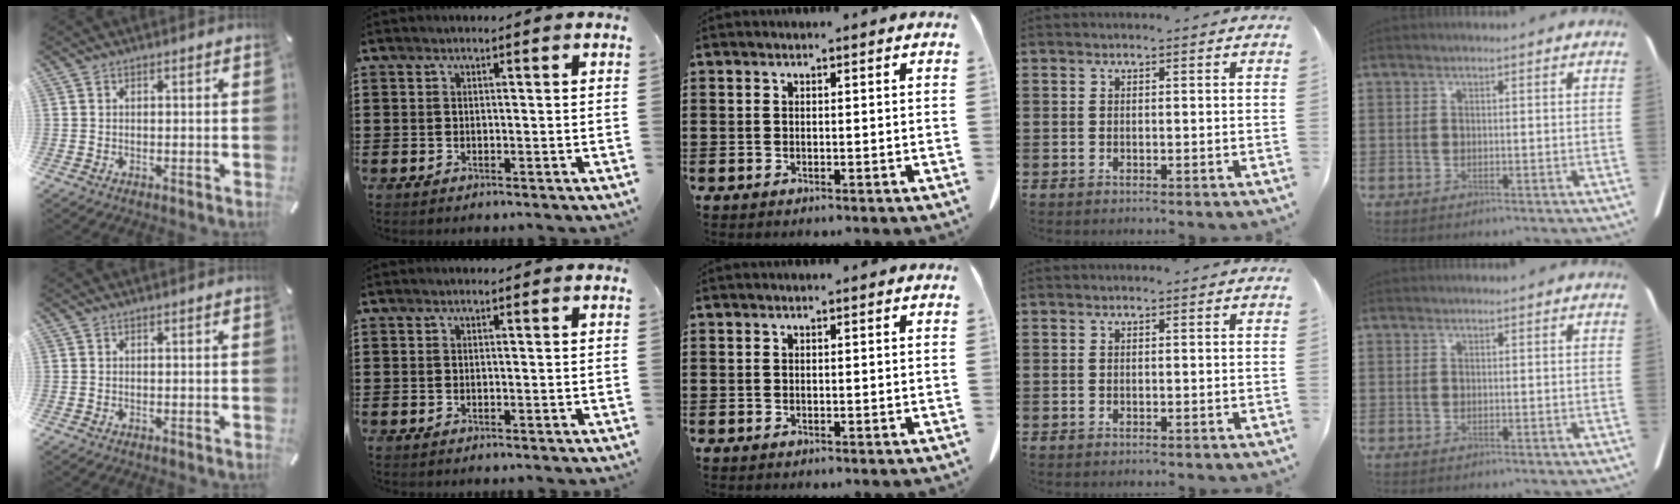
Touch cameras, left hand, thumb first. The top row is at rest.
{}